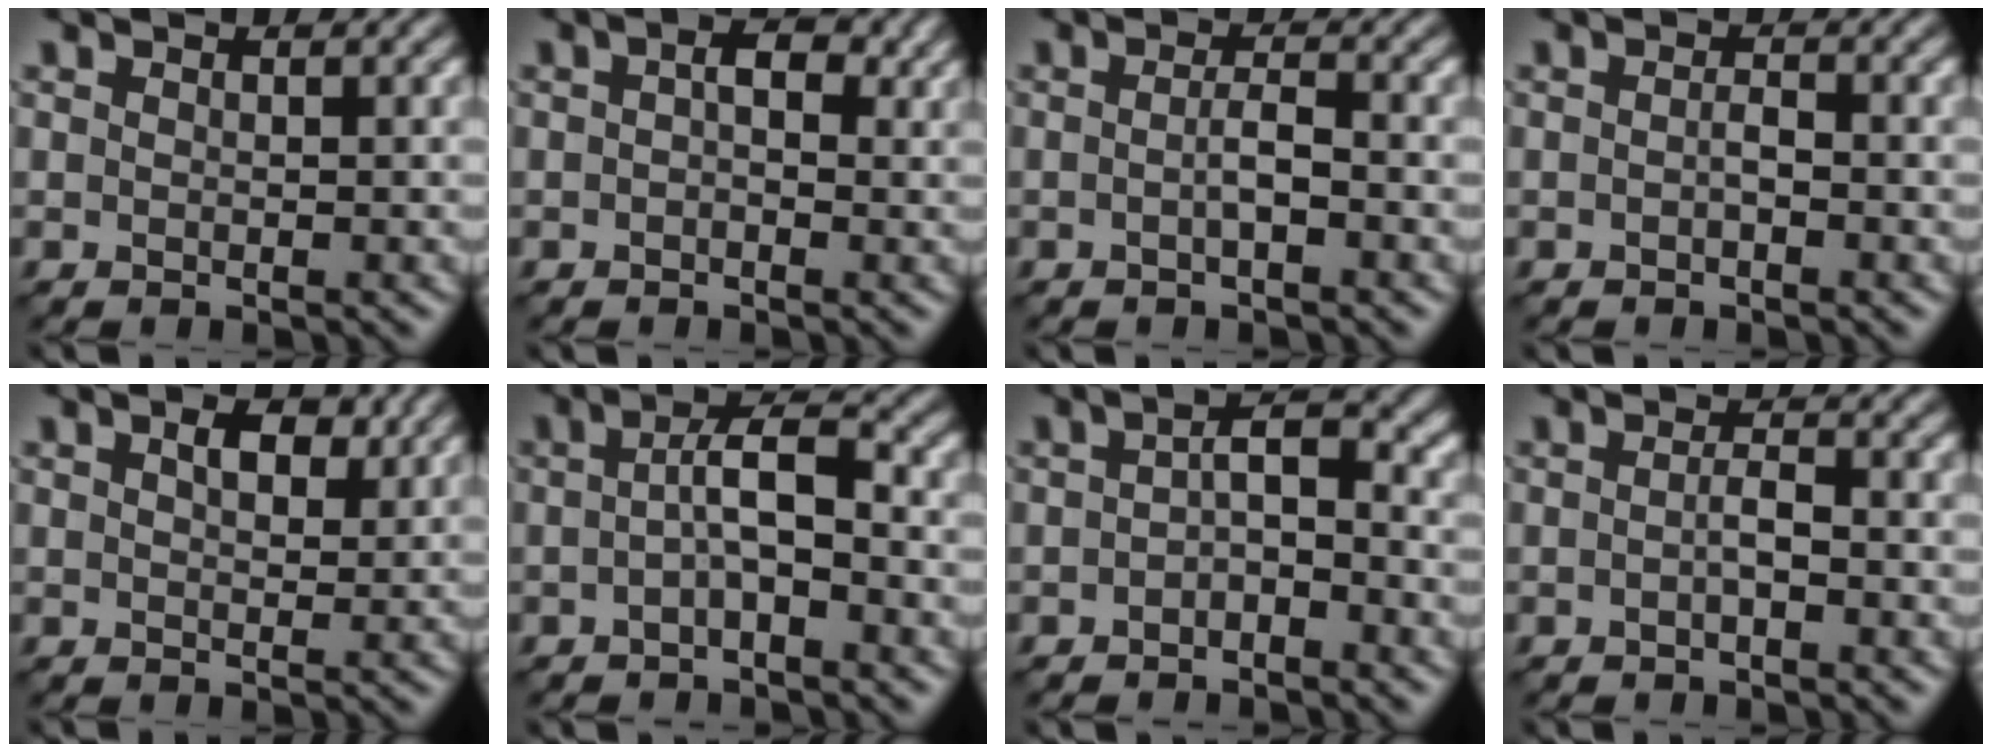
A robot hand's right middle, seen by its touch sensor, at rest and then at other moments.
{"total": 2.4, "force": [0.4, 1.2, 2.1], "torque": [-0.029, 0.006, 0.000]}
{"total": 1.6, "force": [-0.4, 0.2, 1.5], "torque": [-0.029, 0.003, -0.009]}
{"total": 0.9, "force": [-0.4, 0.2, 0.9], "torque": [-0.017, 0.002, -0.006]}
{"total": 2.5, "force": [1.1, 1.2, 1.9], "torque": [-0.029, 0.003, 0.020]}
{"total": 3.4, "force": [-0.5, 0.8, 3.2], "torque": [-0.056, 0.014, -0.012]}
{"total": 2.6, "force": [-0.8, 1.0, 2.3], "torque": [-0.038, 0.010, -0.020]}
{"total": 1.3, "force": [-0.4, 0.2, 1.3], "torque": [-0.024, 0.003, -0.008]}